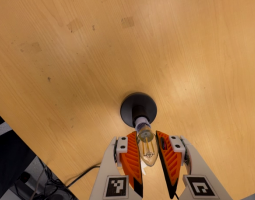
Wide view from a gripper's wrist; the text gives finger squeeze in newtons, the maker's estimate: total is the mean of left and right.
{"total": 11.4, "left": 10.6, "right": 12.1}